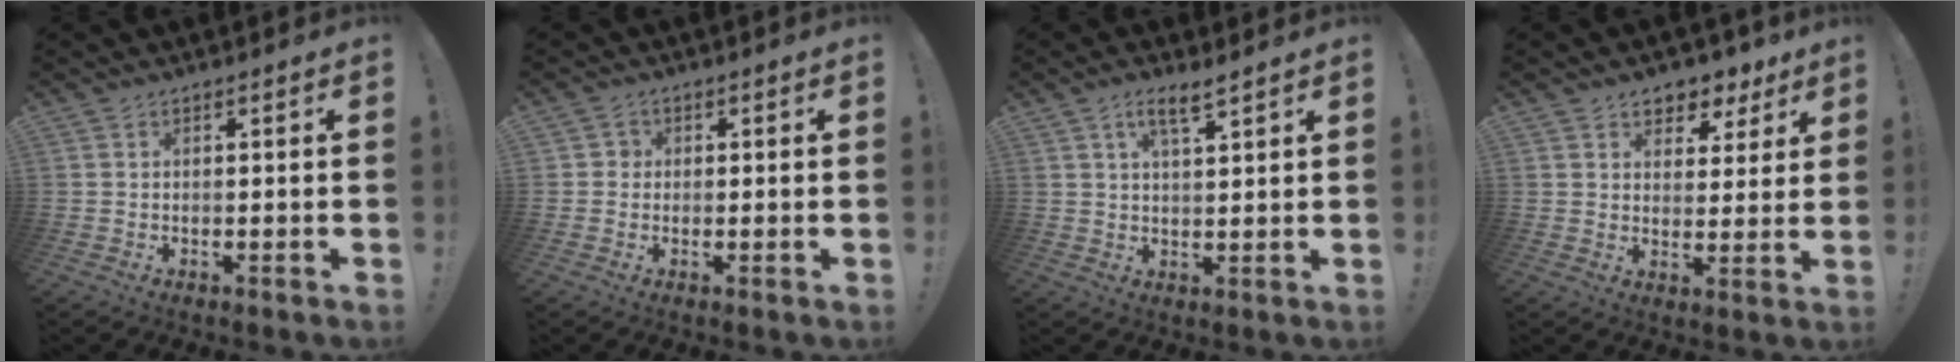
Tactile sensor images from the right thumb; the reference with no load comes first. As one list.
[{"total": 2.2, "force": [-0.3, 2.1, 0.7], "torque": [-0.010, 0.007, -0.006]}, {"total": 5.4, "force": [3.5, 1.4, 3.9], "torque": [-0.072, -0.013, 0.060]}, {"total": 6.3, "force": [4.3, 4.5, 1.4], "torque": [-0.007, -0.038, 0.080]}]